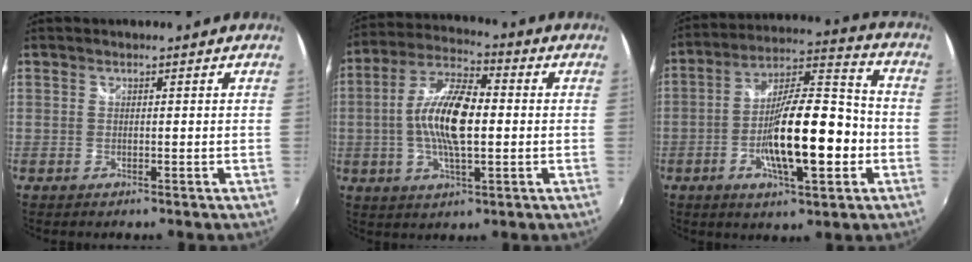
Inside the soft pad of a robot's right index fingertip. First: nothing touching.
{"total": 12.8, "force": [-0.6, 4.5, 12.0], "torque": [-0.240, 0.010, -0.017]}
{"total": 16.8, "force": [-4.3, 4.8, 15.5], "torque": [-0.267, 0.009, -0.072]}